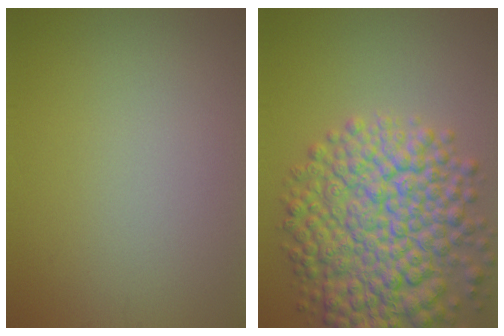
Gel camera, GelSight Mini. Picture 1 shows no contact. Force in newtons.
{"total": 10.9, "press": 10.9, "slide": 0.5}